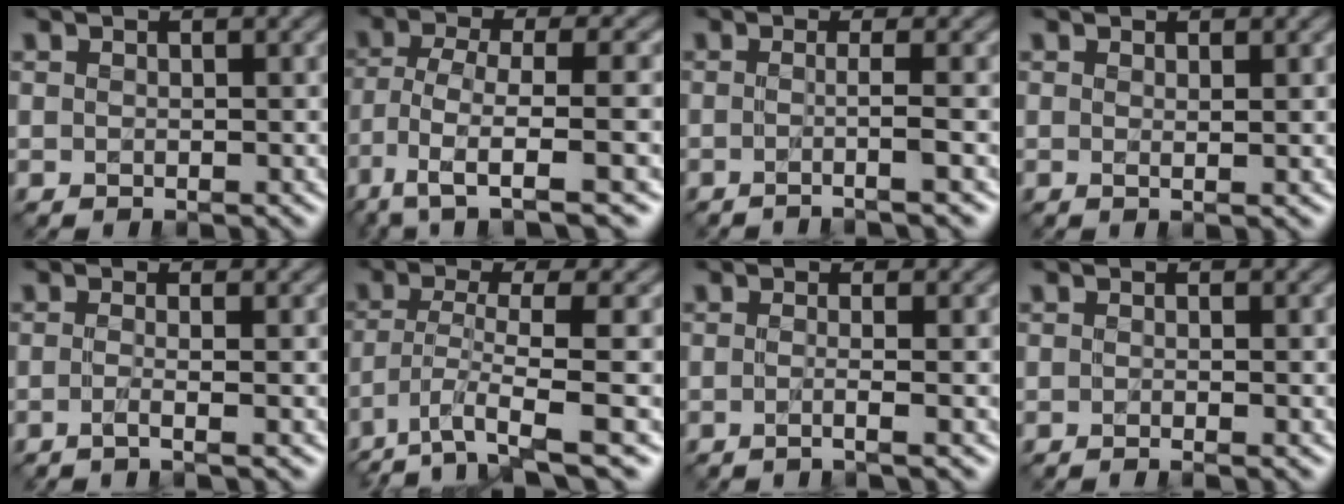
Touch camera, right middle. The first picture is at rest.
{"total": 7.6, "force": [-4.0, 2.0, 6.1], "torque": [-0.105, 0.003, -0.073]}
{"total": 3.1, "force": [-0.7, 0.7, 2.9], "torque": [-0.029, -0.011, -0.028]}
{"total": 1.0, "force": [0.2, 0.2, 0.9], "torque": [-0.012, -0.003, 0.001]}
{"total": 2.2, "force": [-0.6, 0.8, 2.0], "torque": [-0.022, -0.011, -0.025]}
{"total": 5.7, "force": [-2.9, 1.0, 4.9], "torque": [-0.081, -0.004, -0.056]}
{"total": 2.2, "force": [-0.5, 0.8, 2.0], "torque": [-0.015, -0.015, -0.033]}
{"total": 1.7, "force": [-0.4, 0.7, 1.5], "torque": [-0.005, -0.010, -0.021]}